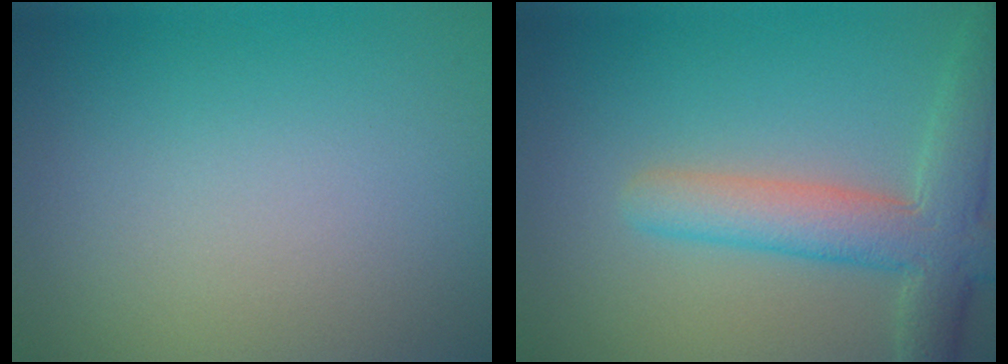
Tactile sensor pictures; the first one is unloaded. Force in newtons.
{"total": 5.7, "press": 5.7, "slide": 0.2}